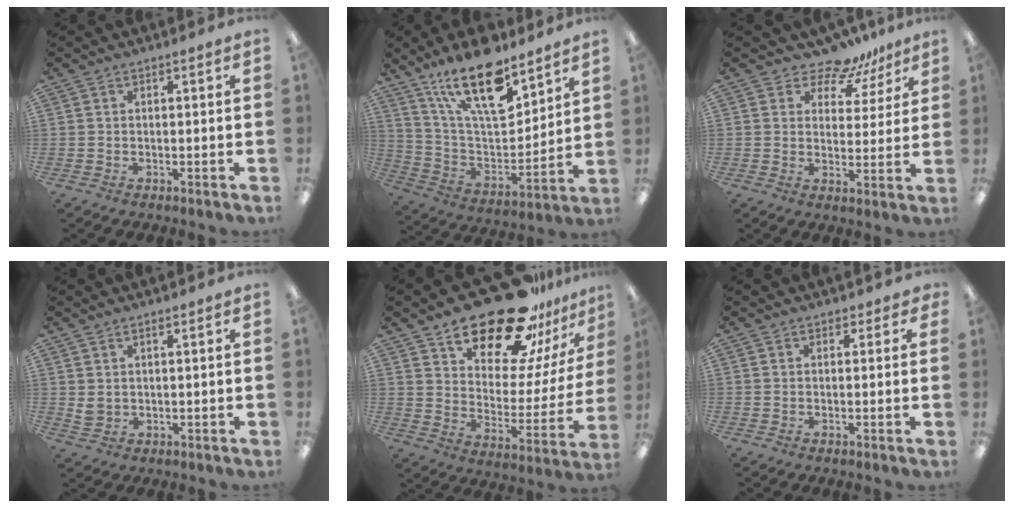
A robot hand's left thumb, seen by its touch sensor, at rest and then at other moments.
{"total": 21.6, "force": [14.4, 8.3, 13.9], "torque": [-0.251, -0.082, 0.247]}
{"total": 8.1, "force": [6.8, 3.9, 1.8], "torque": [-0.030, -0.052, 0.123]}
{"total": 2.4, "force": [1.3, 1.6, 1.2], "torque": [-0.028, 0.001, 0.024]}
{"total": 24.6, "force": [18.6, 10.6, 12.0], "torque": [-0.176, -0.122, 0.321]}
{"total": 1.5, "force": [0.6, 1.3, 0.5], "torque": [-0.001, 0.000, 0.010]}